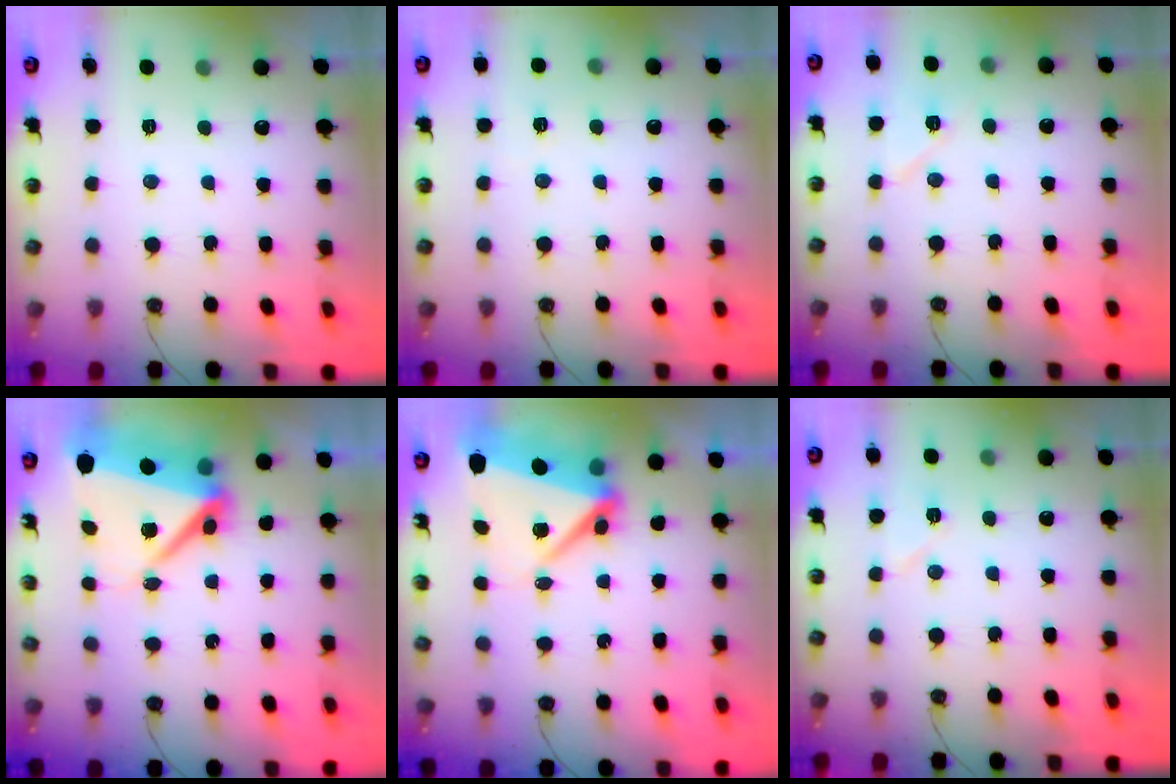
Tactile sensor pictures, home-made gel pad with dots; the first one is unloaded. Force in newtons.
{"total": 3.1, "press": 2.1, "slide": 2.2}
{"total": 7.3, "press": 7.2, "slide": 1.2}
{"total": 11.2, "press": 11.1, "slide": 1.2}
{"total": 8.5, "press": 8.2, "slide": 2.0}
{"total": 6.6, "press": 6.4, "slide": 1.6}